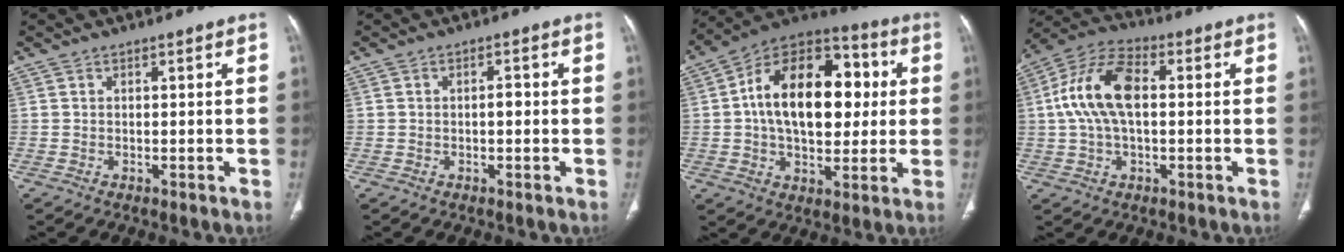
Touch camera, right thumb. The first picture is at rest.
{"total": 1.5, "force": [-0.2, 0.8, 1.3], "torque": [-0.015, 0.004, -0.006]}
{"total": 22.9, "force": [2.6, 13.8, 18.0], "torque": [-0.262, 0.024, 0.036]}
{"total": 13.0, "force": [1.2, 6.9, 11.0], "torque": [-0.221, 0.032, 0.015]}